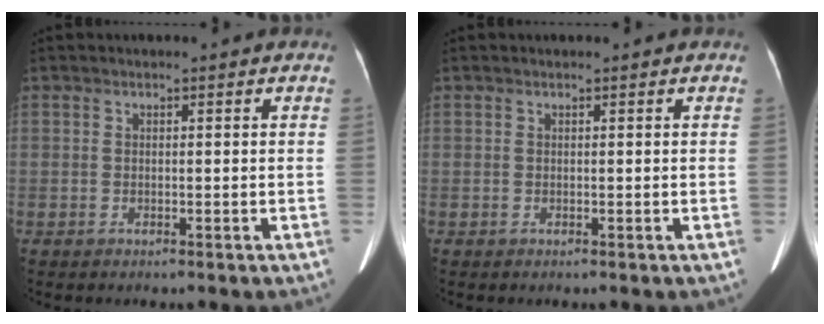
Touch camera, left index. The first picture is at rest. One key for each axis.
{"total": 0.0}